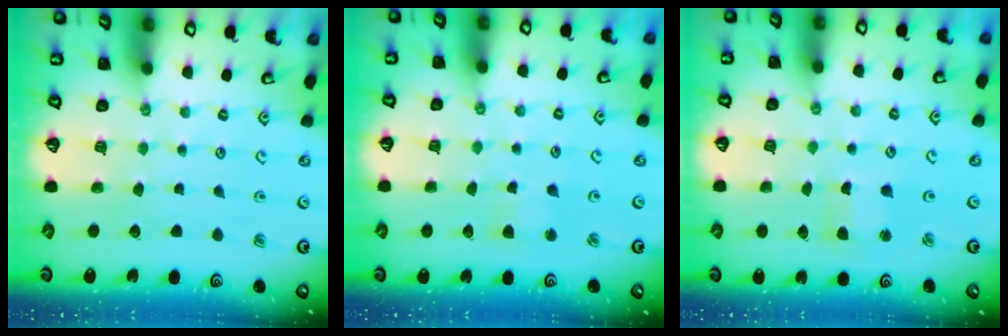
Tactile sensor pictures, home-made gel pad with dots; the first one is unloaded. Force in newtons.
{"total": 2.4, "press": 2.4, "slide": 0.5}
{"total": 3.1, "press": 3.1, "slide": 0.3}